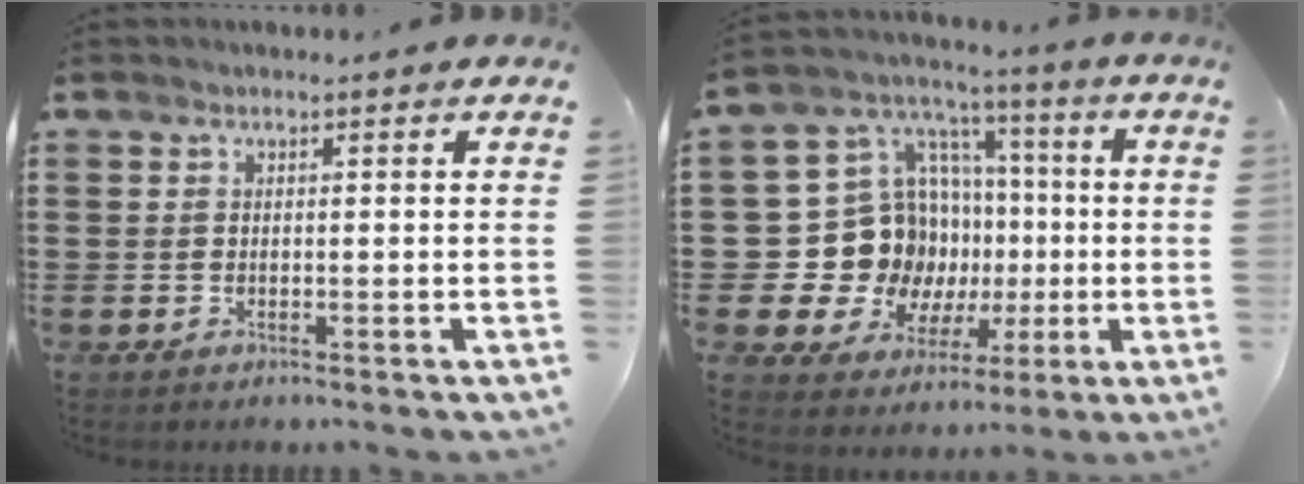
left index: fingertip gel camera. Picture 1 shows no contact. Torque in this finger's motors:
{"motor_torque": [1.45, -0.69, 0.65, 0.06]}